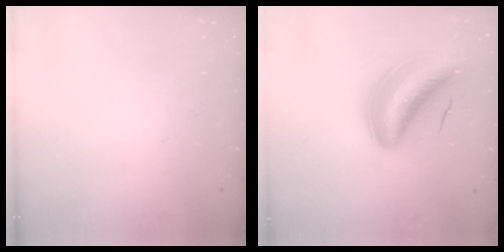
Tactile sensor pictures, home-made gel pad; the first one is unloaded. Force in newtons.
{"total": 8.4, "press": 7.9, "slide": 2.8}